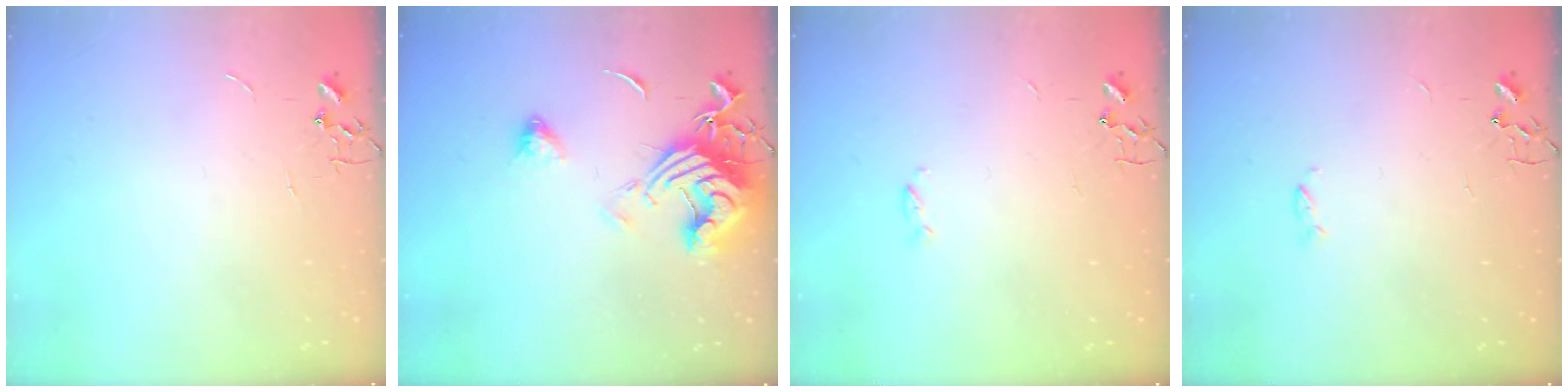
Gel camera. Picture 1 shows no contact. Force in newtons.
{"total": 14.8, "press": 14.6, "slide": 1.8}
{"total": 2.3, "press": 2.2, "slide": 0.4}
{"total": 2.4, "press": 2.4, "slide": 0.5}